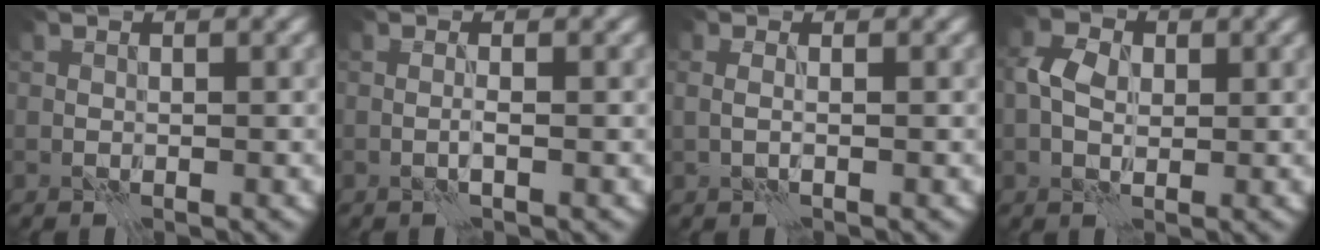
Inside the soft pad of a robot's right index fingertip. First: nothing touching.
{"total": 0.7, "force": [-0.1, -0.5, 0.5], "torque": [-0.011, 0.001, -0.006]}
{"total": 0.7, "force": [0.1, -0.2, 0.7], "torque": [-0.013, 0.001, 0.000]}
{"total": 3.1, "force": [0.5, 2.1, 2.2], "torque": [-0.045, 0.011, 0.001]}